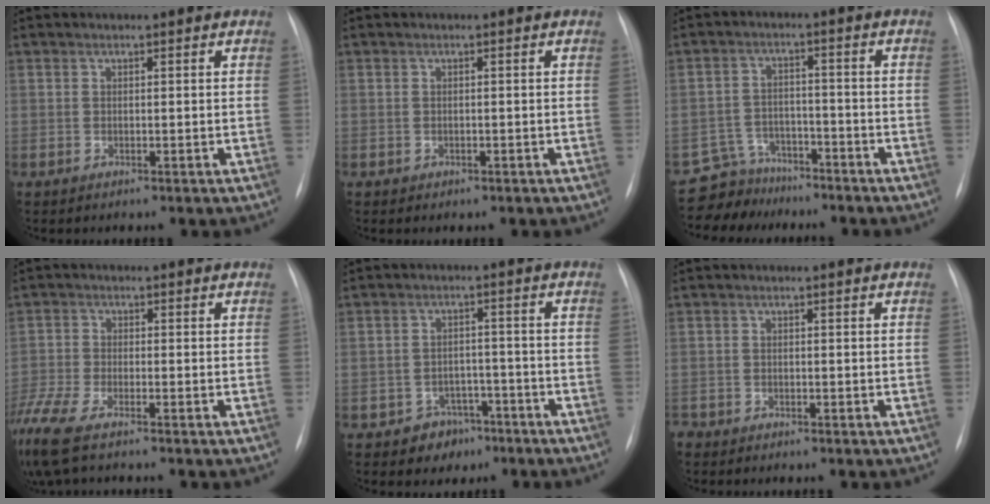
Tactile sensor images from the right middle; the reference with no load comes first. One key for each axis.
{"total": 0.6, "fx": -0.2, "fy": 0.6, "fz": 0.1, "tx": -0.003, "ty": 0.003, "tz": 0.001}
{"total": 6.6, "fx": -5.7, "fy": 3.2, "fz": -1.0, "tx": 0.018, "ty": 0.015, "tz": -0.100}
{"total": 10.4, "fx": -8.2, "fy": 2.2, "fz": 6.0, "tx": -0.141, "ty": -0.018, "tz": -0.152}
{"total": 4.6, "fx": -2.9, "fy": 3.5, "fz": 0.7, "tx": -0.001, "ty": 0.017, "tz": -0.035}
{"total": 2.4, "fx": -2.1, "fy": 0.9, "fz": 0.5, "tx": -0.007, "ty": -0.004, "tz": -0.033}